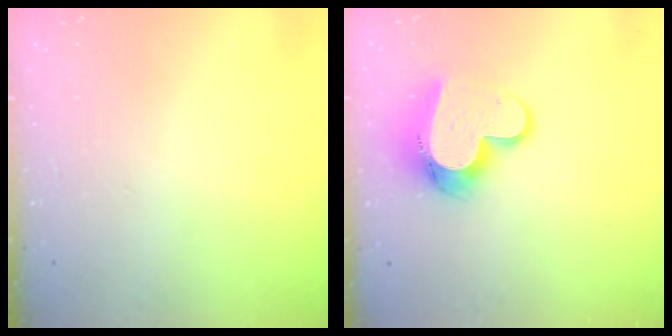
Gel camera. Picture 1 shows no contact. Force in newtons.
{"total": 12.6, "press": 12.6, "slide": 1.2}